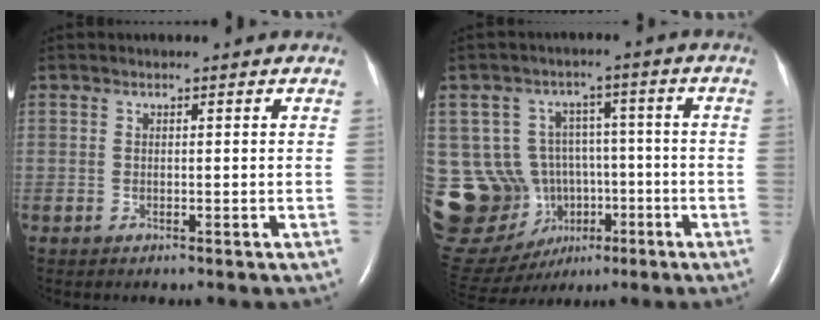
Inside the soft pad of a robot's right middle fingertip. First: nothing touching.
{"total": 20.7, "force": [-4.9, 18.0, 9.0], "torque": [-0.225, 0.063, -0.054]}